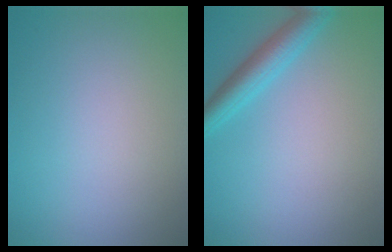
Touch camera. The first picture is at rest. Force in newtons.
{"total": 3.4, "press": 3.4, "slide": 0.1}